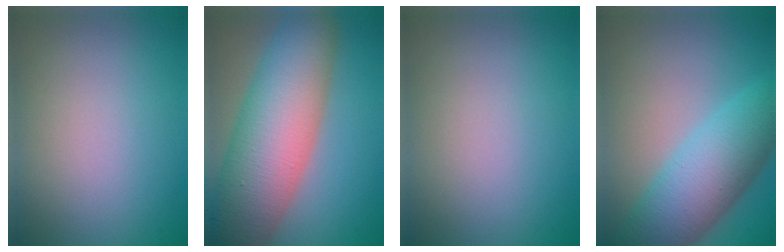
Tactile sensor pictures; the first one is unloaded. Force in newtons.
{"total": 12.3, "press": 12.3, "slide": 0.7}
{"total": 0.0}
{"total": 8.3, "press": 8.3, "slide": 0.4}